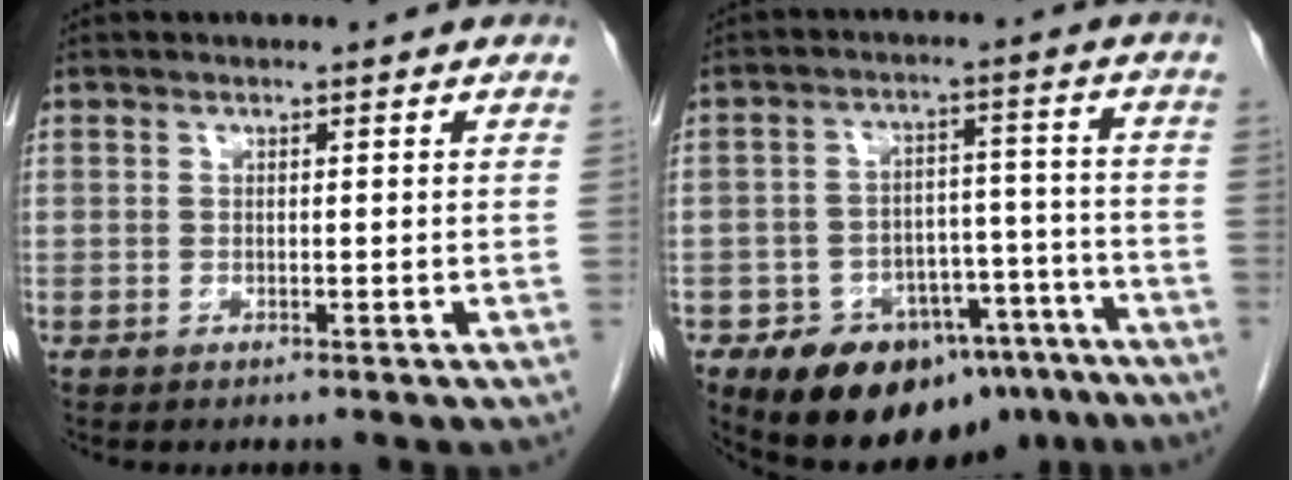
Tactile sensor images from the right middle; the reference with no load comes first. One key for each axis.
{"total": 16.1, "fx": -11.8, "fy": 8.6, "fz": 6.8, "tx": -0.089, "ty": 0.039, "tz": -0.161}